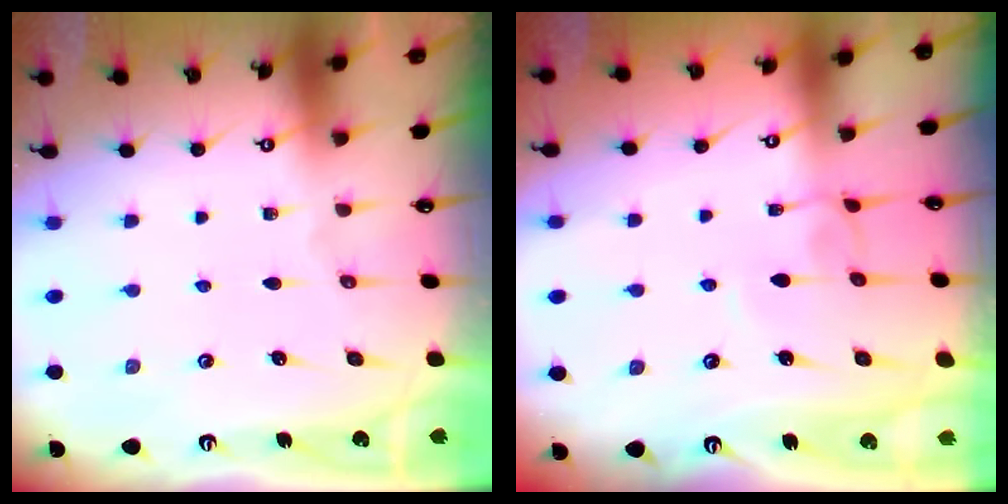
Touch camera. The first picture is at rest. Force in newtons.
{"total": 2.4, "press": 2.4, "slide": 0.3}